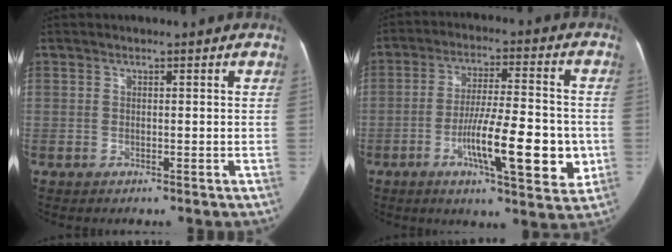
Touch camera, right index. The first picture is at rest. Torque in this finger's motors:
{"motor_torque": [1.44, -0.69, 0.33, 0.10]}